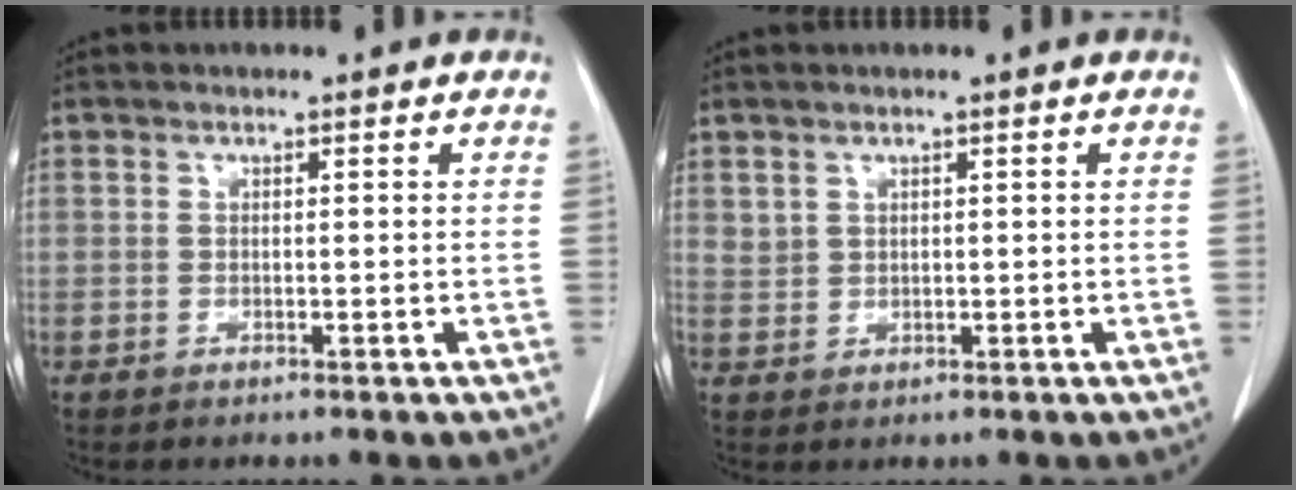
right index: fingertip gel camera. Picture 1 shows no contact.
{"total": 1.7, "force": [1.0, 1.3, 0.3], "torque": [0.002, 0.002, 0.019]}